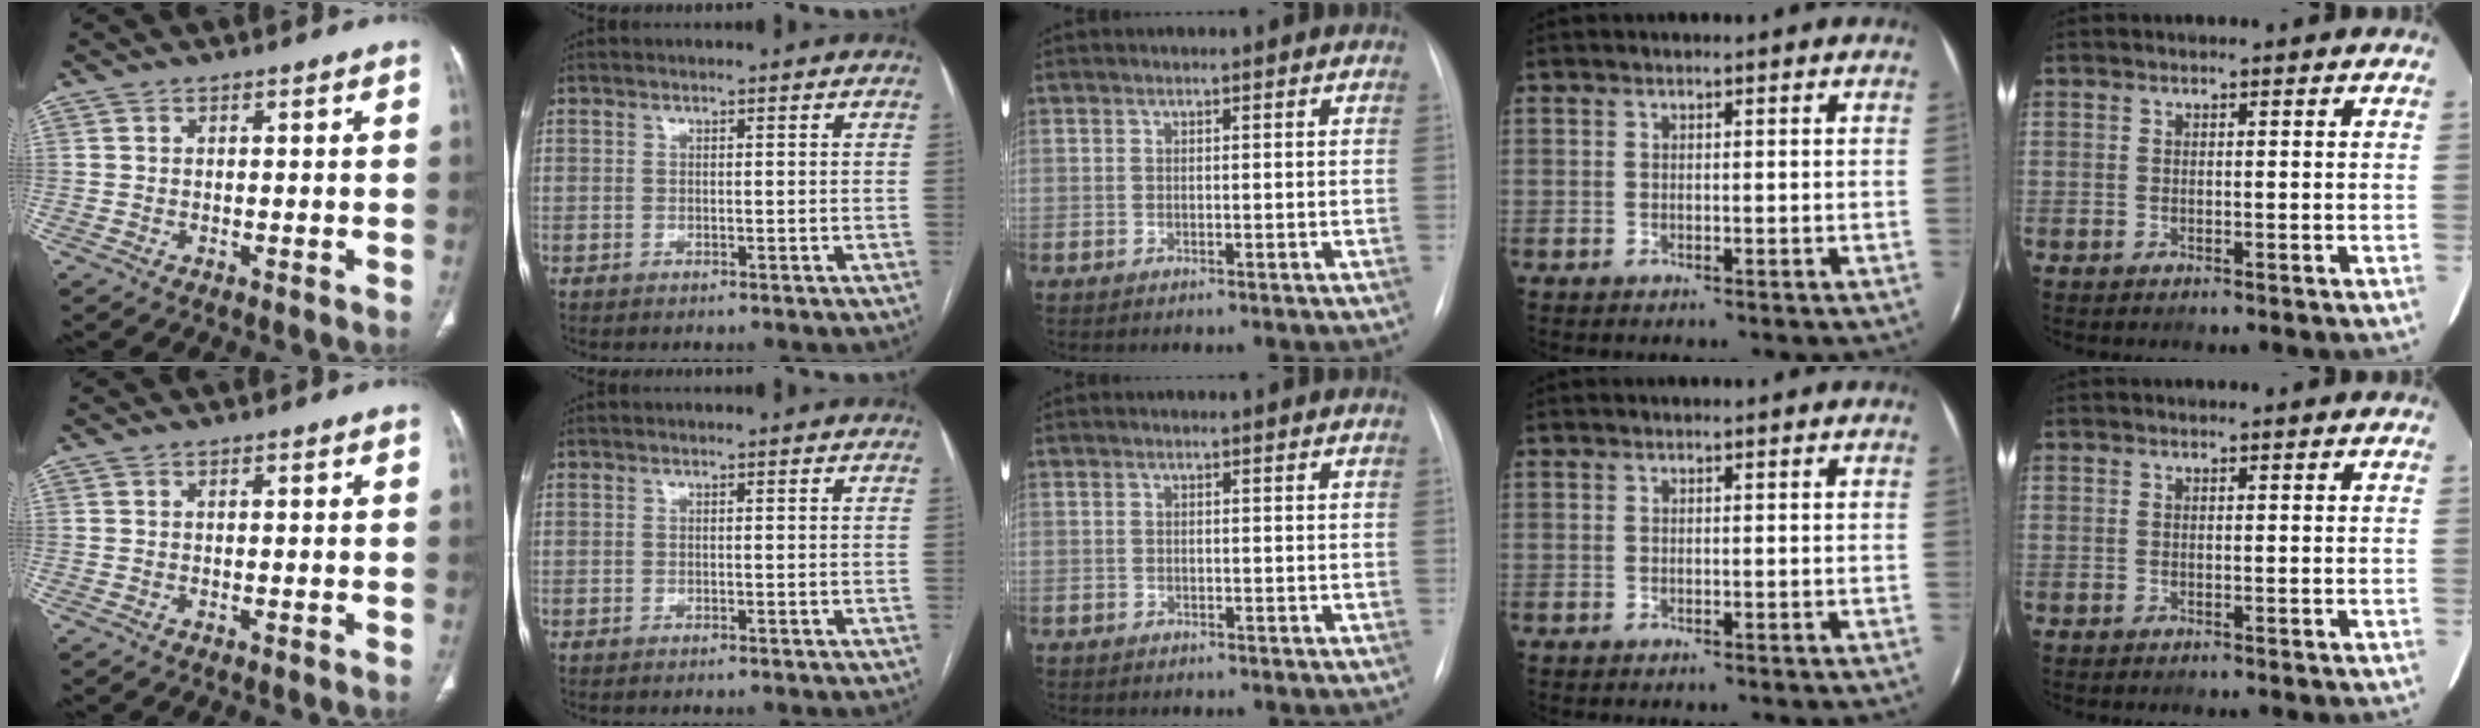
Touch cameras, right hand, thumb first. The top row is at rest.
{"middle": {"total": 2.7, "force": [-2.1, 1.4, 0.9], "torque": [-0.014, 0.002, -0.019]}}